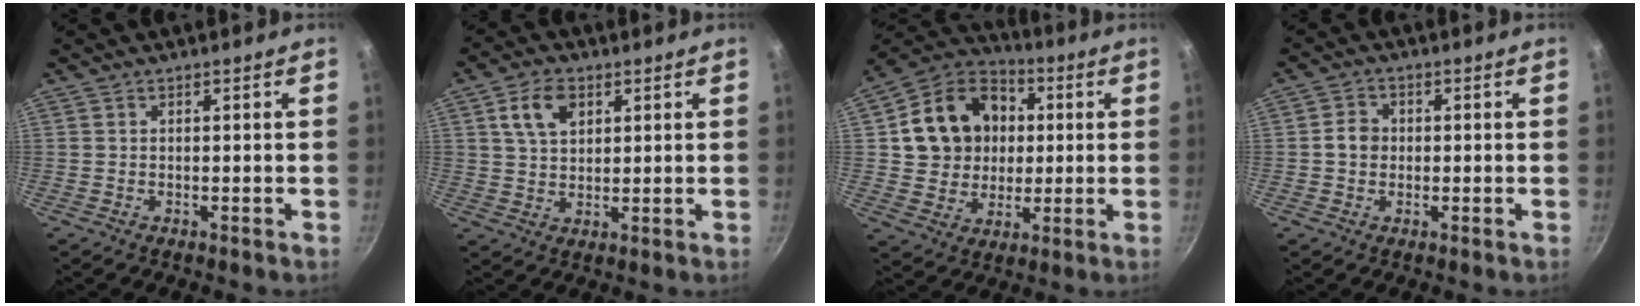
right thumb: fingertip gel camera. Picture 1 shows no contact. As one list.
[{"total": 7.2, "force": [2.9, 4.7, 4.6], "torque": [-0.070, -0.001, 0.052]}, {"total": 17.2, "force": [2.6, 14.6, 8.8], "torque": [-0.123, 0.021, 0.043]}, {"total": 3.6, "force": [-0.2, 3.2, 1.8], "torque": [-0.014, 0.012, -0.008]}]